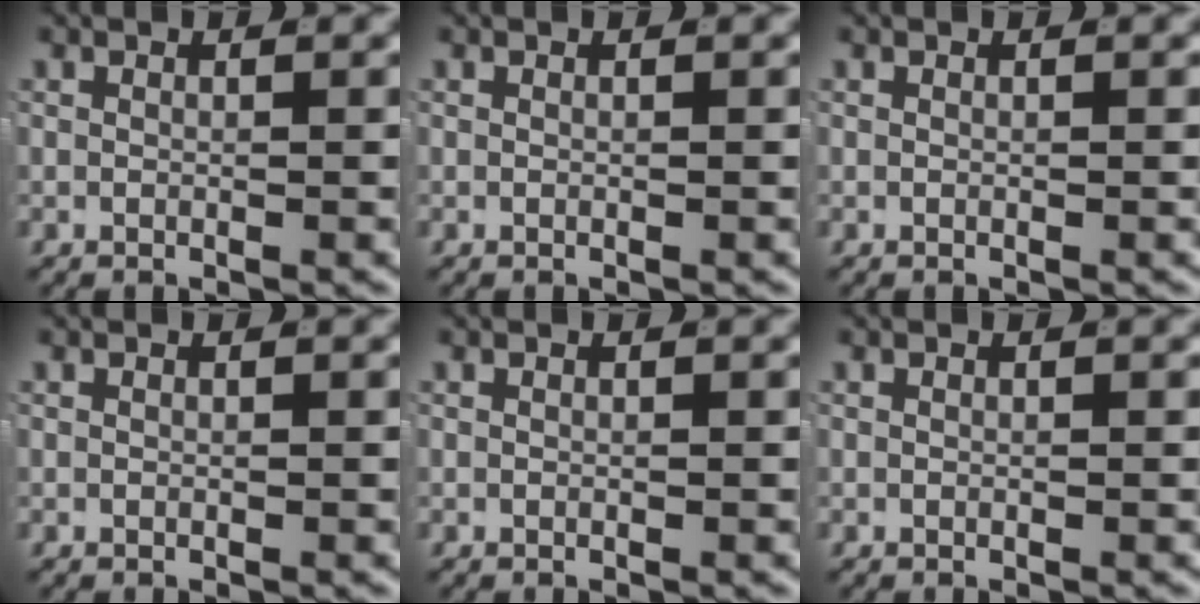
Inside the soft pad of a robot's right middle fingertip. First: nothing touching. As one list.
[{"total": 0.0}, {"total": 0.0}, {"total": 0.0}, {"total": 0.0}, {"total": 0.0}]